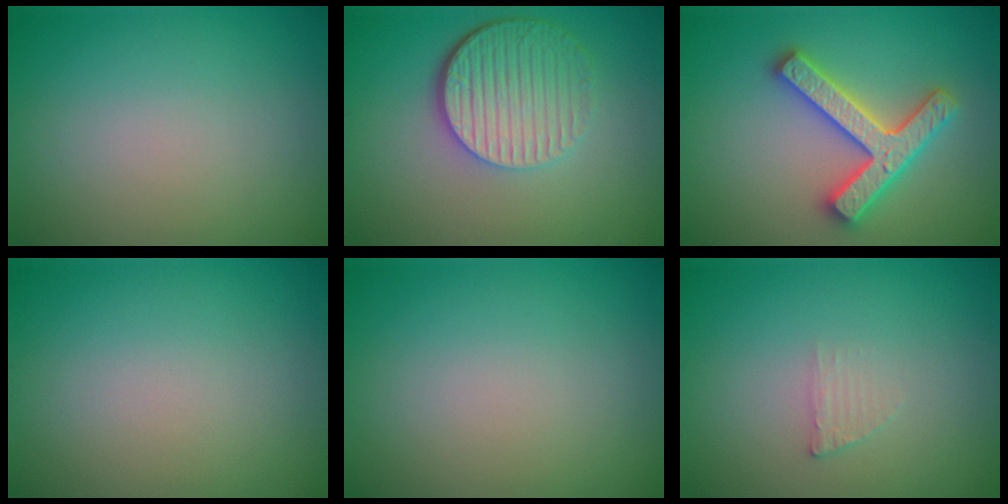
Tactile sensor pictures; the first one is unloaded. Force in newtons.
{"total": 5.9, "press": 4.3, "slide": 4.1}
{"total": 4.7, "press": 4.6, "slide": 0.9}
{"total": 0.0}
{"total": 0.0}
{"total": 1.0, "press": 1.0, "slide": 0.2}